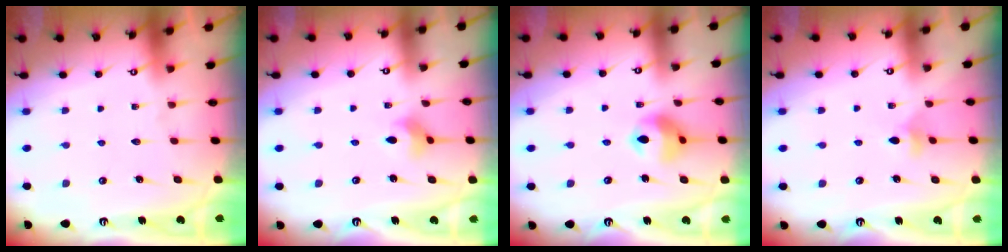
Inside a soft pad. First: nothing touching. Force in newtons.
{"total": 3.0, "press": 3.0, "slide": 0.5}
{"total": 10.3, "press": 10.2, "slide": 1.3}
{"total": 5.0, "press": 4.9, "slide": 0.9}